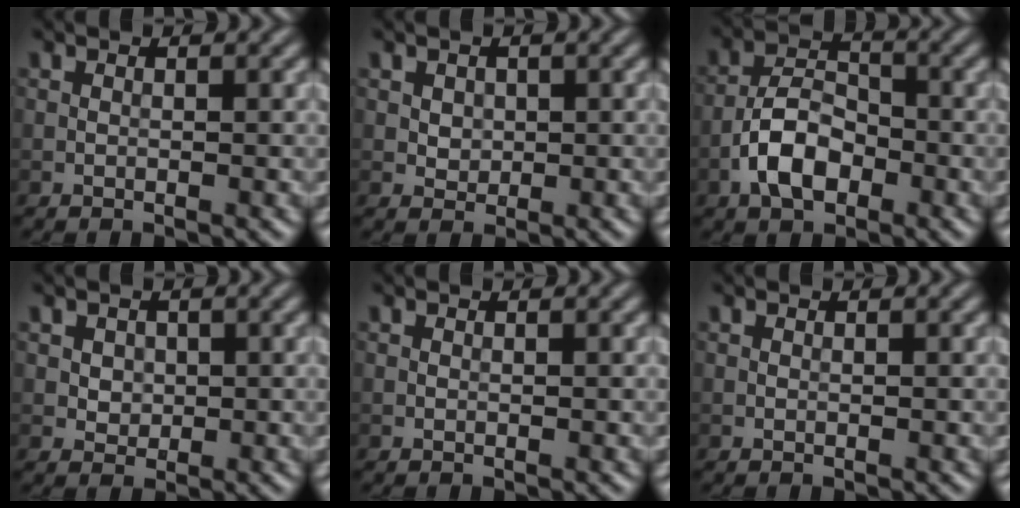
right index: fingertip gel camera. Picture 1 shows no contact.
{"total": 1.4, "force": [0.4, 1.2, 0.6], "torque": [-0.011, -0.003, 0.014]}
{"total": 5.2, "force": [-2.3, 3.0, 3.6], "torque": [-0.061, 0.007, -0.049]}
{"total": 1.7, "force": [0.5, 1.4, 0.7], "torque": [-0.014, 0.000, 0.016]}
{"total": 0.0}
{"total": 0.0}